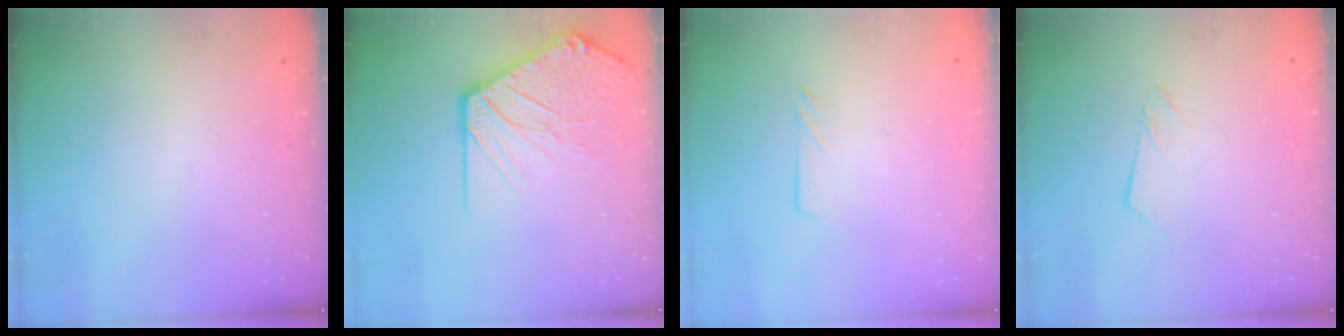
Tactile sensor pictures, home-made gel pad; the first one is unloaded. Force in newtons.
{"total": 12.8, "press": 12.6, "slide": 1.9}
{"total": 3.9, "press": 3.8, "slide": 0.6}
{"total": 2.4, "press": 2.4, "slide": 0.3}